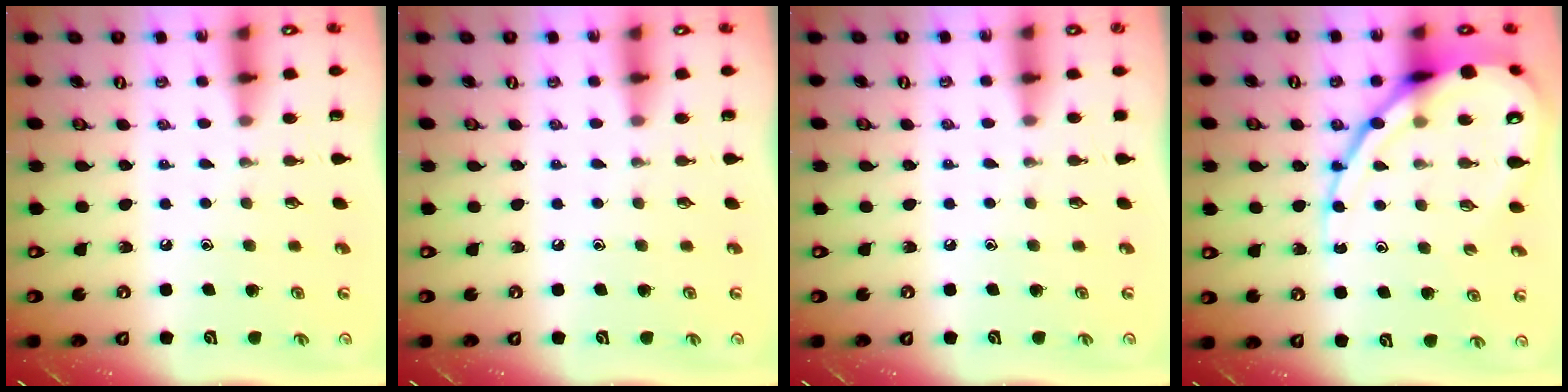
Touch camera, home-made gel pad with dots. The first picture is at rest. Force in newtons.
{"total": 0.0}
{"total": 2.7, "press": 2.7, "slide": 0.5}
{"total": 16.2, "press": 16.2, "slide": 1.3}